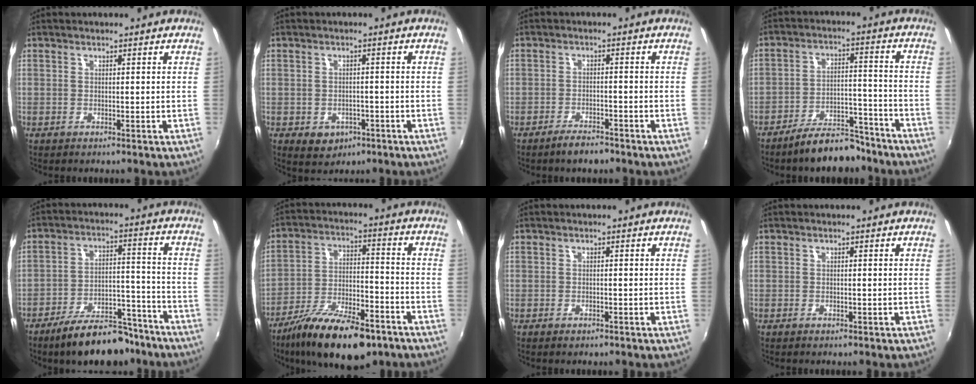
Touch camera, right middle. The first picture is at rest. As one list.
[{"total": 5.2, "force": [-2.5, 3.9, 2.3], "torque": [-0.053, -0.007, -0.024]}, {"total": 3.9, "force": [-3.3, 1.1, 1.9], "torque": [-0.049, 0.000, -0.055]}, {"total": 10.7, "force": [-9.1, 3.6, 4.3], "torque": [-0.078, 0.028, -0.126]}, {"total": 15.2, "force": [-12.2, 5.5, 7.1], "torque": [-0.126, 0.020, -0.172]}, {"total": 18.7, "force": [-12.9, 6.4, 11.9], "torque": [-0.218, -0.029, -0.208]}, {"total": 0.7, "force": [-0.5, 0.2, 0.3], "torque": [-0.007, -0.002, -0.010]}, {"total": 0.0}]